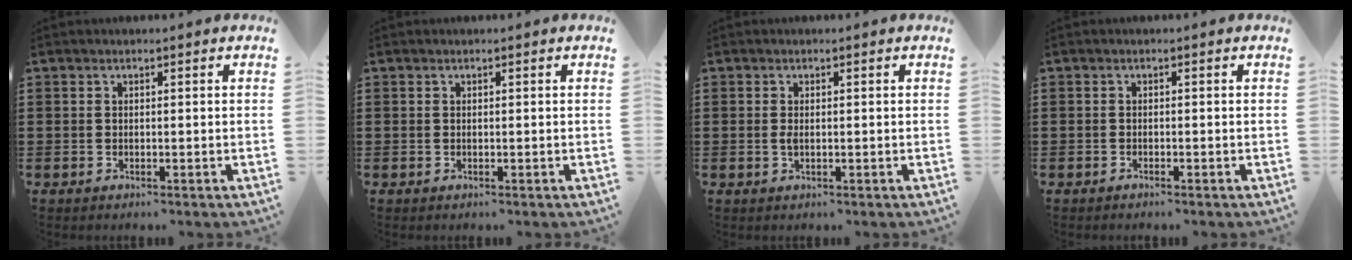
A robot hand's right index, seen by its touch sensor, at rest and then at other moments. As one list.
[{"total": 0.0}, {"total": 1.0, "force": [-0.1, 0.4, 1.0], "torque": [-0.020, -0.001, -0.001]}, {"total": 0.6, "force": [-0.6, -0.1, 0.1], "torque": [-0.005, -0.004, -0.011]}]